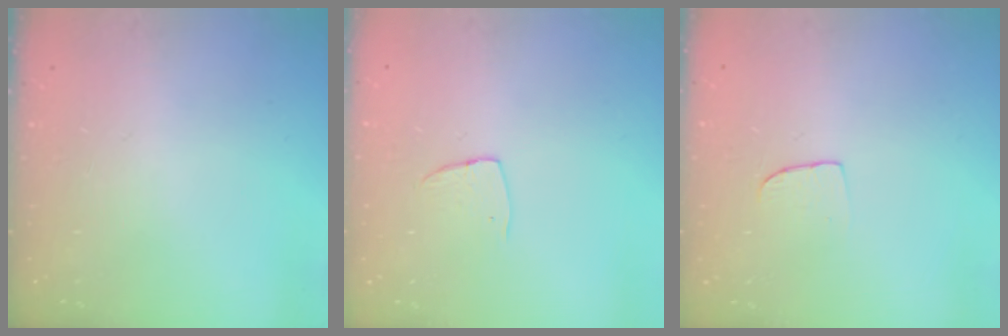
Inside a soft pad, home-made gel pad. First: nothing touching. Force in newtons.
{"total": 4.8, "press": 4.8, "slide": 0.4}
{"total": 5.5, "press": 5.5, "slide": 0.3}